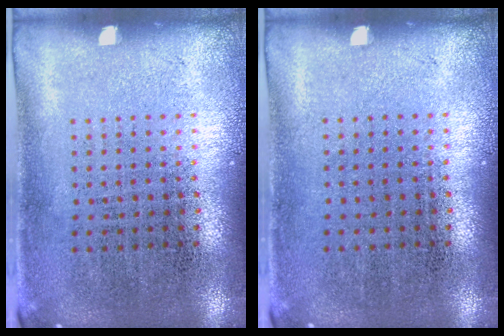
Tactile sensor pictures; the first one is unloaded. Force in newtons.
{"total": 0.0}